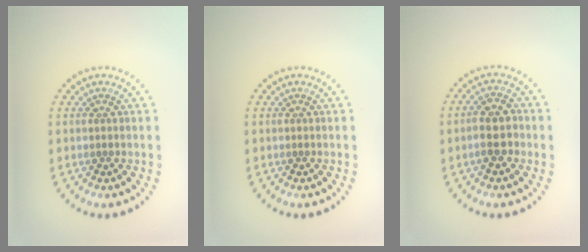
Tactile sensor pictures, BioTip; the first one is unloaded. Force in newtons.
{"total": 0.0}
{"total": 3.0, "press": 2.8, "slide": 0.8}